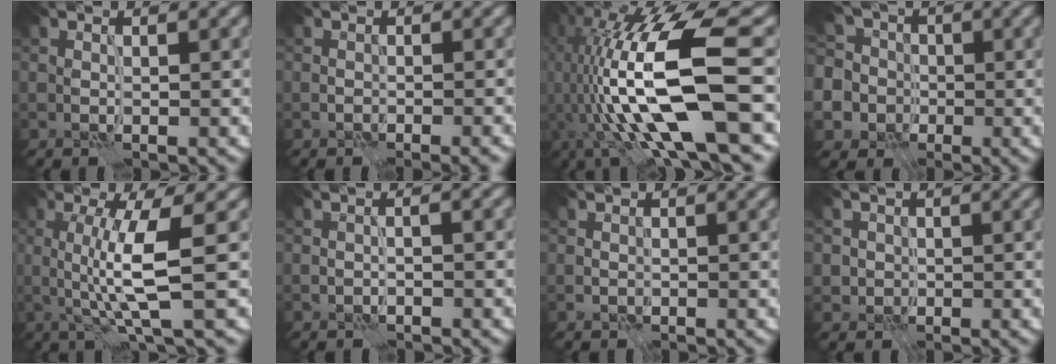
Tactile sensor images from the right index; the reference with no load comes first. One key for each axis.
{"total": 2.0, "fx": -1.3, "fy": 0.9, "fz": 1.3, "tx": -0.016, "ty": -0.004, "tz": -0.008}
{"total": 14.8, "fx": -1.5, "fy": 3.5, "fz": 14.3, "tx": -0.263, "ty": 0.013, "tz": -0.024}
{"total": 9.4, "fx": -1.0, "fy": 8.8, "fz": 3.4, "tx": -0.083, "ty": 0.019, "tz": -0.053}
{"total": 5.1, "fx": 0.0, "fy": 0.3, "fz": 5.1, "tx": -0.090, "ty": -0.003, "tz": 0.000}
{"total": 0.9, "fx": -0.6, "fy": -0.2, "fz": 0.6, "tx": -0.009, "ty": -0.001, "tz": -0.010}
{"total": 0.7, "fx": 0.0, "fy": 0.7, "fz": 0.2, "tx": -0.005, "ty": -0.001, "tz": 0.003}
{"total": 2.5, "fx": 0.4, "fy": 2.4, "fz": 0.4, "tx": 0.004, "ty": 0.005, "tz": 0.008}